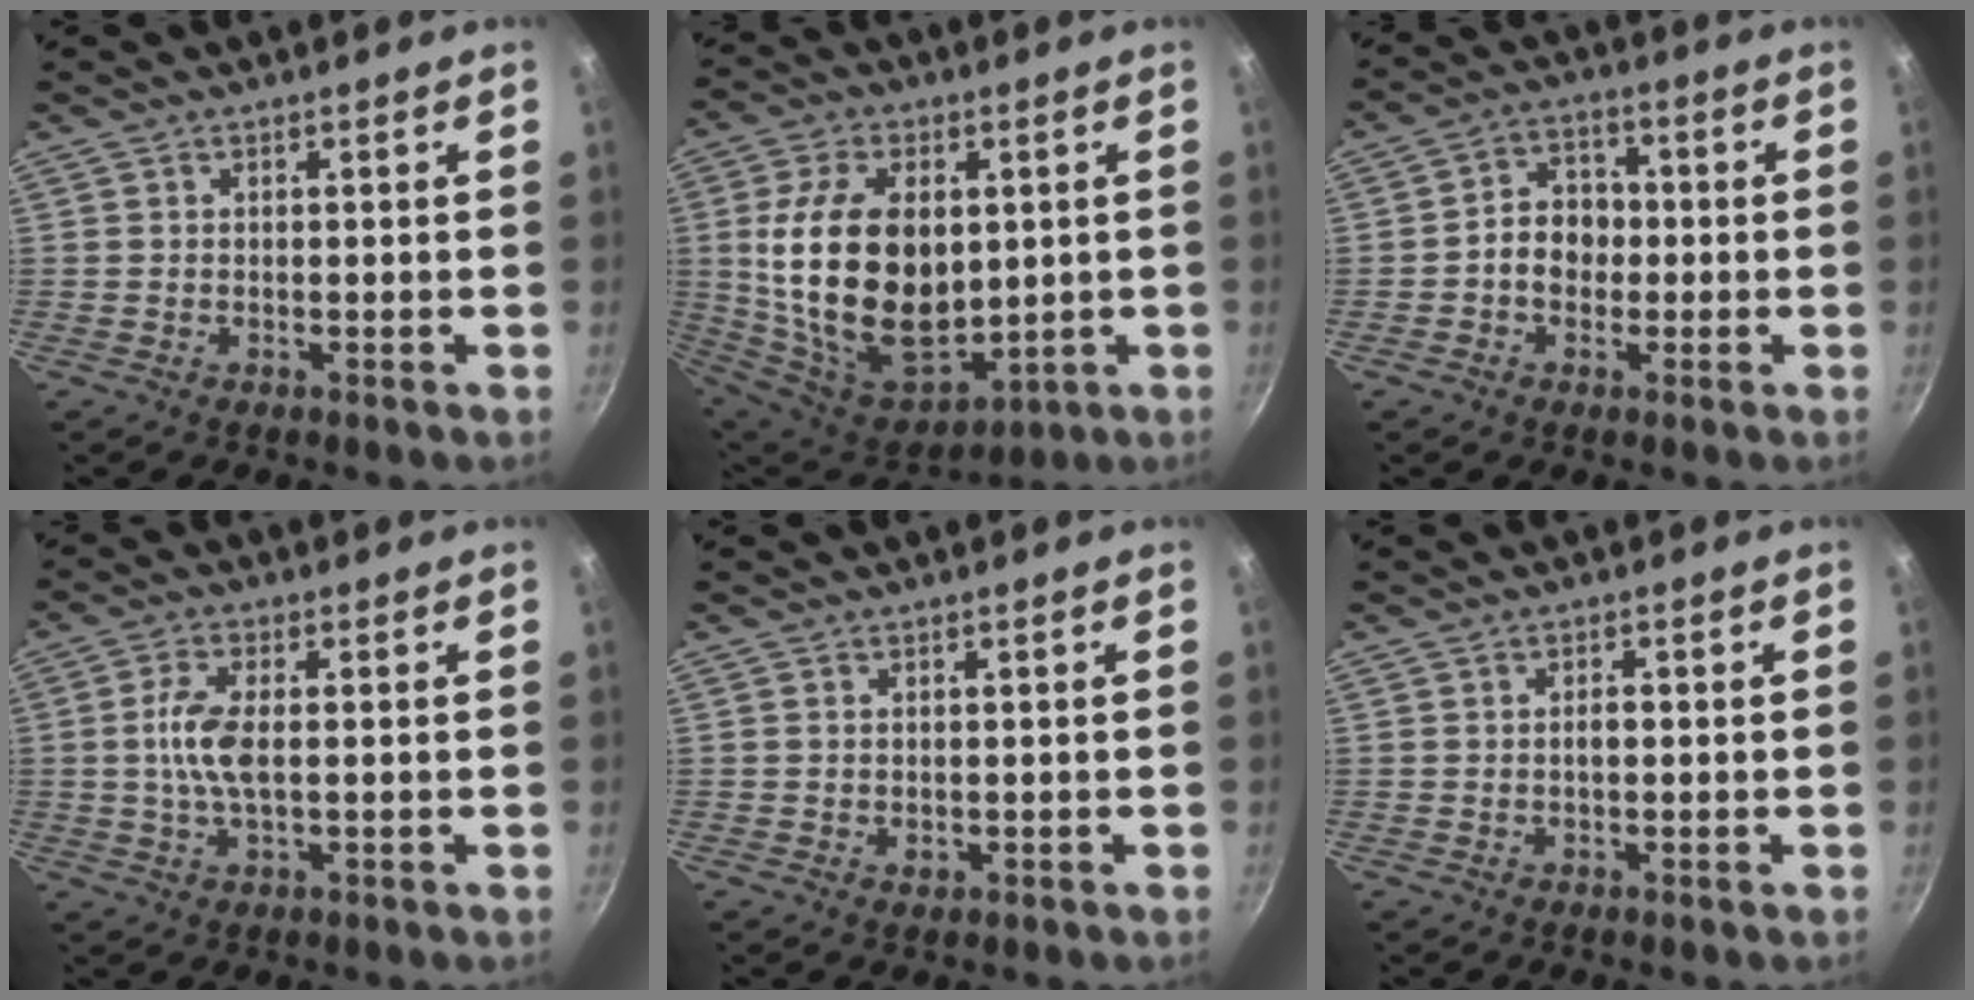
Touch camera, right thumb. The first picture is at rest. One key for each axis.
{"total": 23.6, "fx": 1.9, "fy": 14.9, "fz": 18.2, "tx": -0.308, "ty": -0.016, "tz": 0.057}
{"total": 7.0, "fx": -1.0, "fy": 5.7, "fz": 3.9, "tx": -0.028, "ty": 0.021, "tz": -0.024}
{"total": 6.7, "fx": 0.2, "fy": 2.7, "fz": 6.1, "tx": -0.133, "ty": 0.006, "tz": 0.000}
{"total": 1.3, "fx": 0.0, "fy": 0.9, "fz": 0.8, "tx": -0.011, "ty": -0.001, "tz": 0.000}
{"total": 1.4, "fx": -0.1, "fy": 0.8, "fz": 1.2, "tx": -0.016, "ty": 0.008, "tz": -0.002}